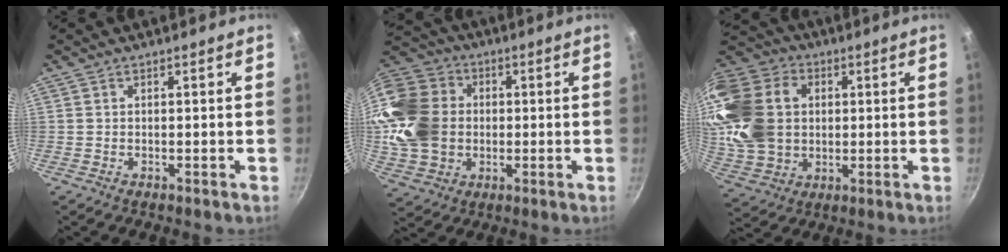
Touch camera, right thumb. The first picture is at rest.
{"total": 18.8, "force": [0.8, 15.5, 10.6], "torque": [-0.195, 0.025, 0.022]}
{"total": 21.1, "force": [3.1, 16.3, 13.1], "torque": [-0.247, 0.013, 0.067]}